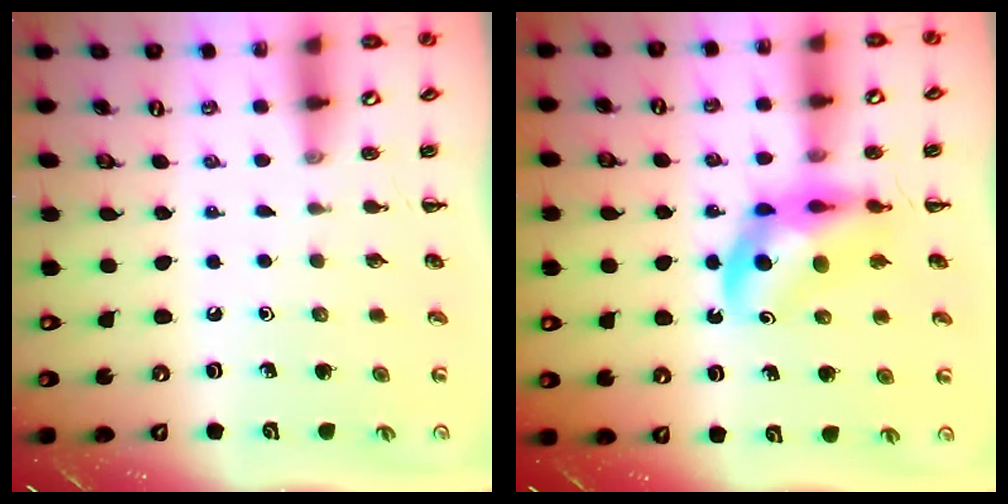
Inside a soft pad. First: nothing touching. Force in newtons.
{"total": 11.3, "press": 10.9, "slide": 3.1}